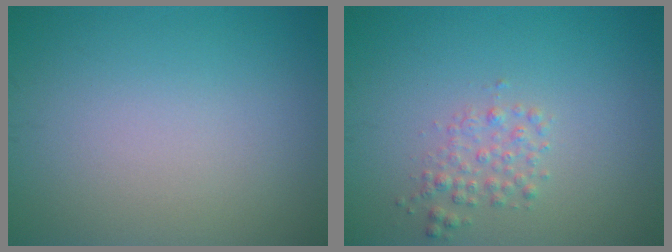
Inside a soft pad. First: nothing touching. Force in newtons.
{"total": 1.7, "press": 1.7, "slide": 0.1}